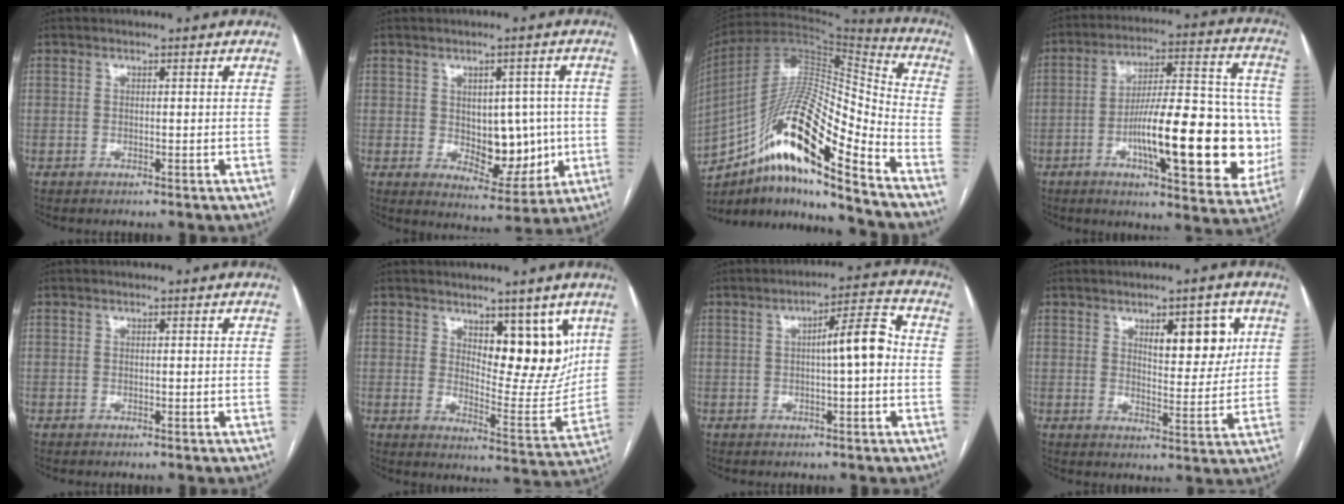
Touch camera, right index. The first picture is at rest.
{"total": 9.4, "force": [-0.2, 5.5, 7.6], "torque": [-0.091, 0.006, 0.013]}
{"total": 20.5, "force": [-12.5, 2.6, 16.0], "torque": [-0.298, 0.006, -0.221]}
{"total": 23.2, "force": [-5.1, 5.6, 22.0], "torque": [-0.264, 0.023, -0.063]}
{"total": 0.0}
{"total": 10.5, "force": [5.4, 4.2, 8.0], "torque": [-0.100, -0.013, 0.092]}
{"total": 7.1, "force": [0.0, 1.0, 7.0], "torque": [-0.105, 0.022, -0.001]}
{"total": 7.8, "force": [3.3, 2.7, 6.6], "torque": [-0.090, 0.000, 0.049]}